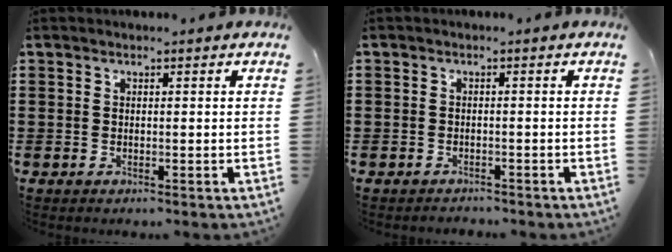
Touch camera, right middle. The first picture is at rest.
{"total": 1.3, "force": [-1.2, 0.3, -0.2], "torque": [-0.001, 0.001, -0.028]}